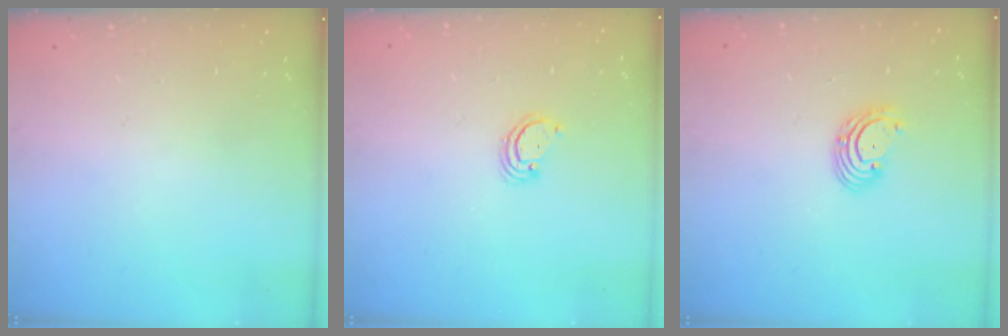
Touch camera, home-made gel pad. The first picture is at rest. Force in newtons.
{"total": 2.6, "press": 2.6, "slide": 0.2}
{"total": 2.7, "press": 2.7, "slide": 0.3}